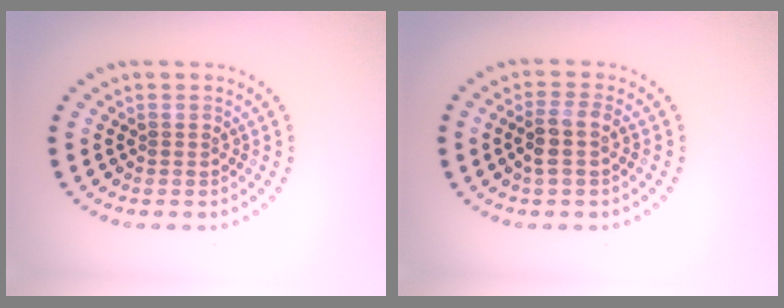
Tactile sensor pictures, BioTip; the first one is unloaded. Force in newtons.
{"total": 2.2, "press": 1.9, "slide": 1.1}